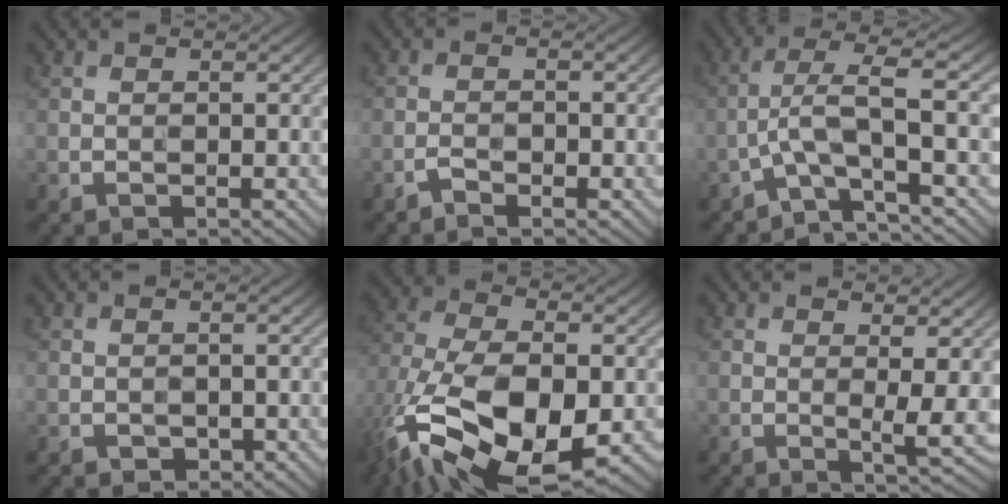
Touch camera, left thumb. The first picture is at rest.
{"total": 1.9, "force": [-1.5, 0.5, 1.1], "torque": [-0.023, 0.005, -0.033]}
{"total": 6.7, "force": [-2.4, 1.0, 6.1], "torque": [-0.109, 0.023, -0.066]}
{"total": 1.2, "force": [-0.6, 0.8, 0.6], "torque": [-0.013, -0.001, -0.010]}
{"total": 16.4, "force": [-6.3, 8.4, 12.5], "torque": [-0.268, -0.020, -0.102]}
{"total": 3.1, "force": [0.9, 0.2, 2.9], "torque": [-0.057, -0.006, 0.018]}